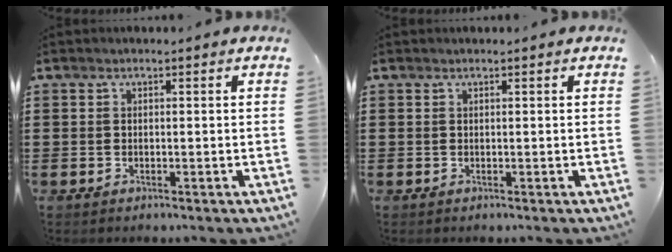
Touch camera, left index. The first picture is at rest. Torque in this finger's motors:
{"motor_torque": [0.18, 0.10, 0.05, 0.01]}